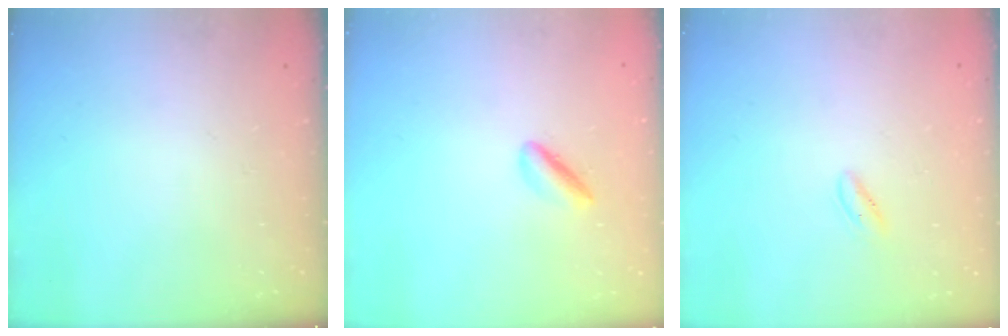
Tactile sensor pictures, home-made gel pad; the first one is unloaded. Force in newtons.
{"total": 2.2, "press": 2.2, "slide": 0.4}
{"total": 1.7, "press": 1.4, "slide": 0.9}